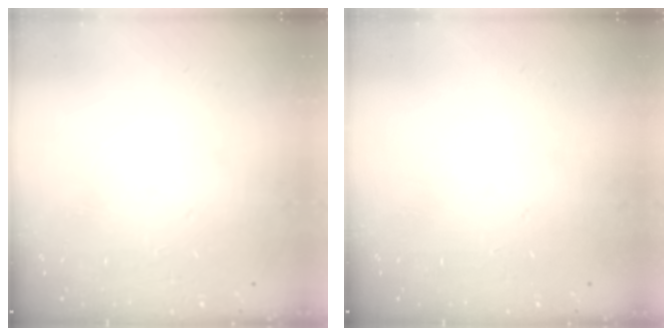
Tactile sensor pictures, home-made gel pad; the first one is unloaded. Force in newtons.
{"total": 0.0}